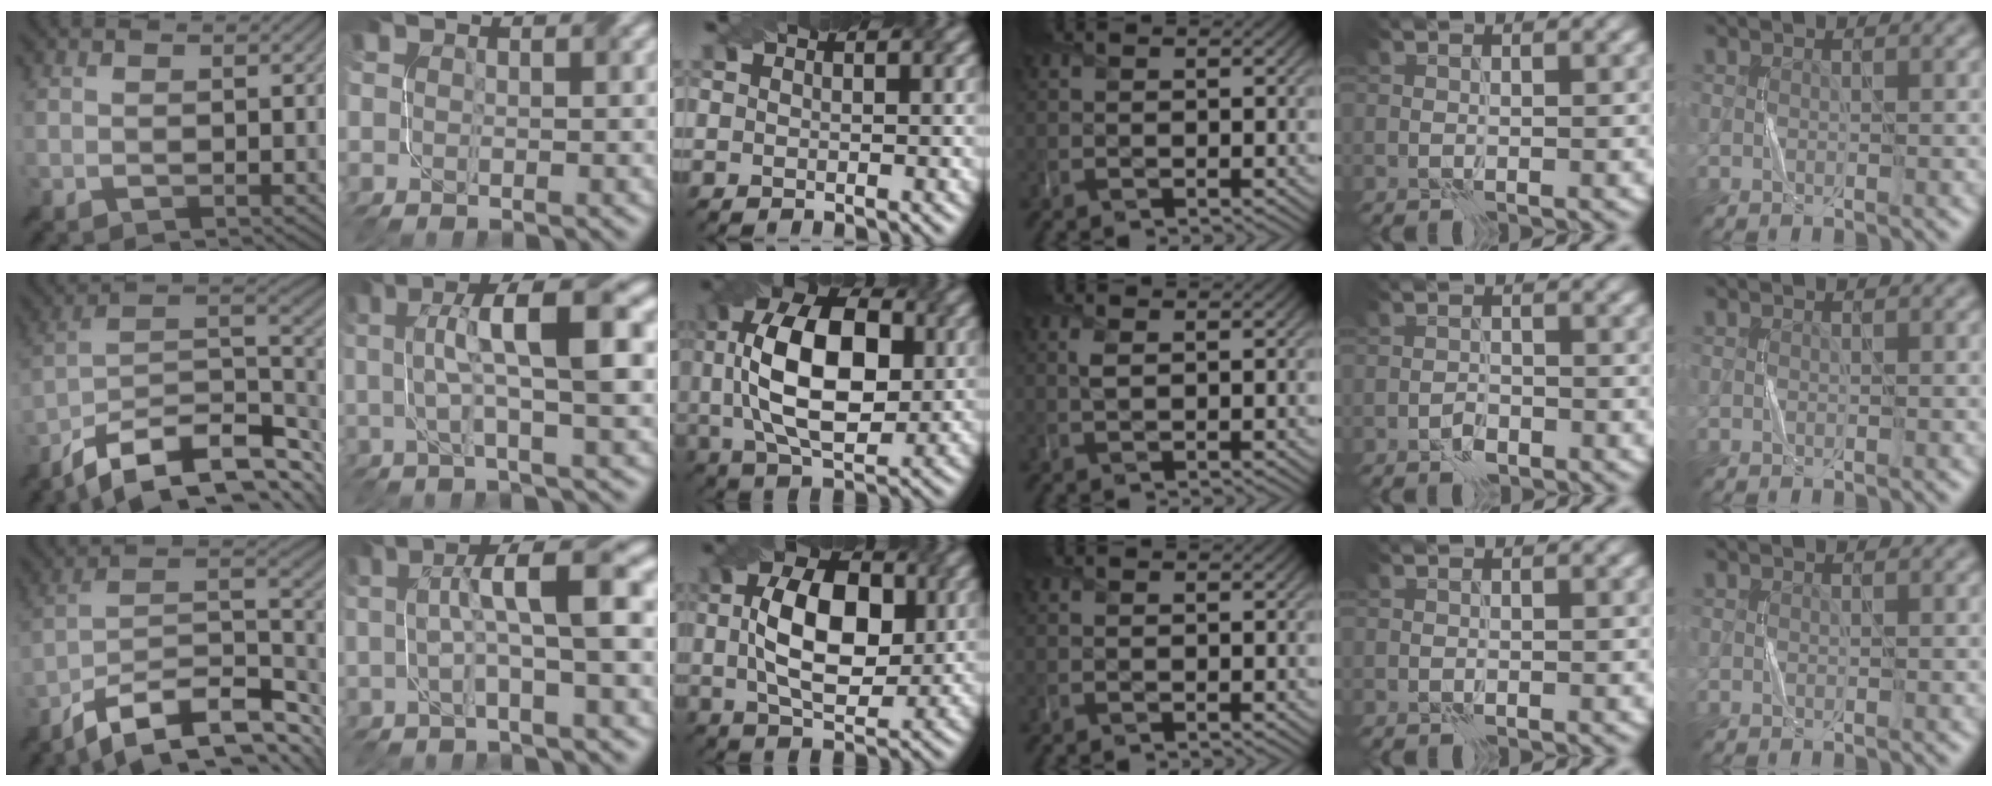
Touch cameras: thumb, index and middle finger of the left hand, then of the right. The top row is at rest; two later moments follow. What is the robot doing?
{"motion": "twist", "object": "screw"}